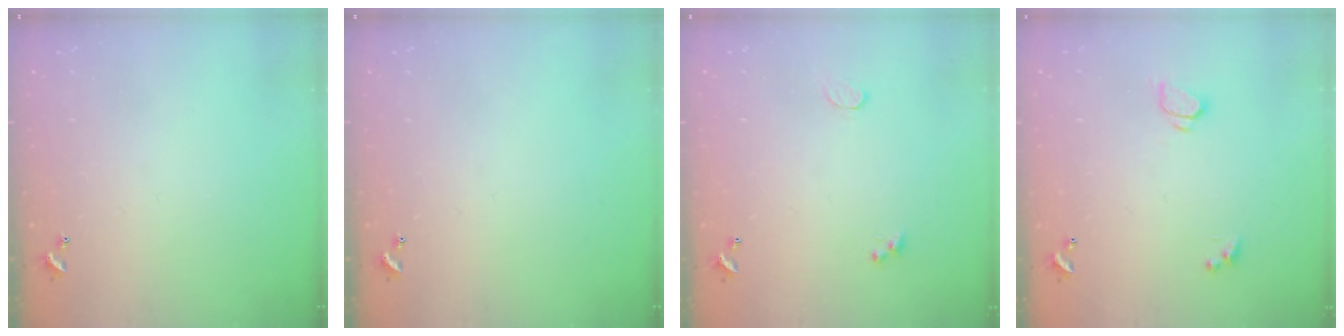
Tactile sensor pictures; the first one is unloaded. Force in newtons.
{"total": 0.0}
{"total": 0.8, "press": 0.7, "slide": 0.4}
{"total": 1.6, "press": 1.5, "slide": 0.4}